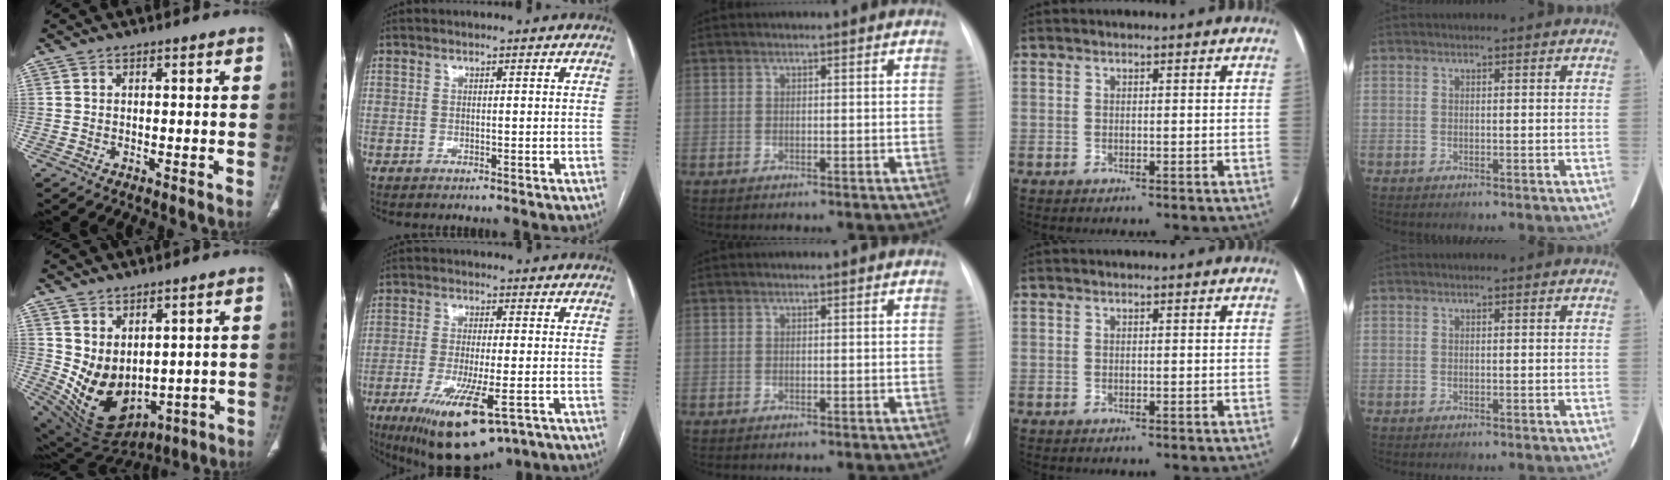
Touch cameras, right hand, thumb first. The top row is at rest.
{"thumb": {"total": 12.4, "force": [1.9, 8.4, 8.9], "torque": [-0.134, -0.031, 0.076]}, "index": {"total": 14.2, "force": [-7.6, 3.5, 11.4], "torque": [-0.188, -0.034, -0.114]}}